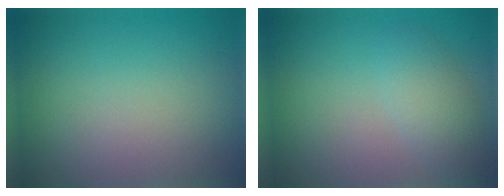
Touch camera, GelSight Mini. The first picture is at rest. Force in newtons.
{"total": 2.6, "press": 2.6, "slide": 0.2}